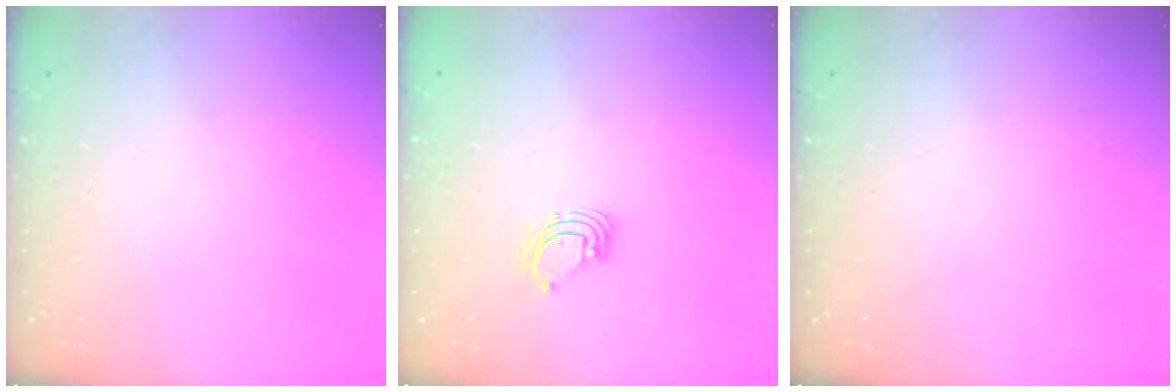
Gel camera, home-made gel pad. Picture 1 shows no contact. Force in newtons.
{"total": 1.4, "press": 1.4, "slide": 0.1}
{"total": 0.0}